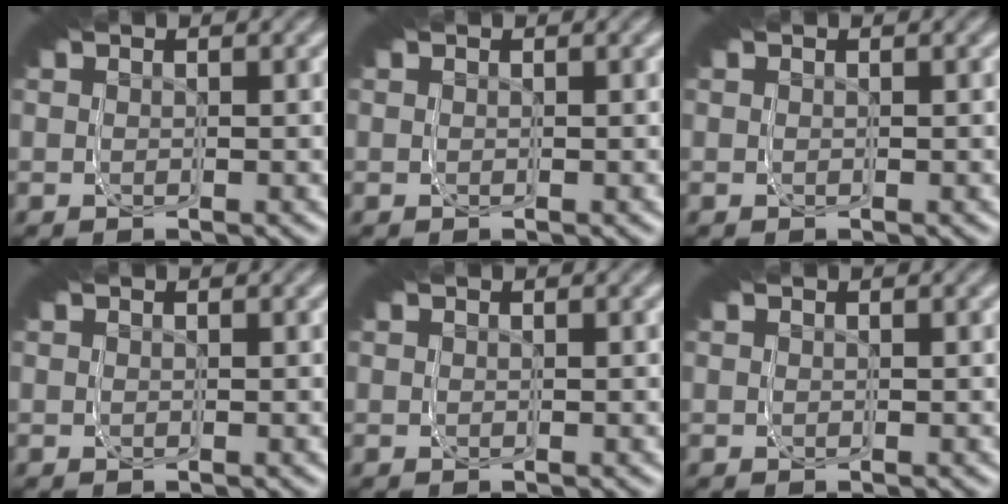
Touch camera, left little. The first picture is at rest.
{"total": 0.0}
{"total": 0.0}
{"total": 0.0}
{"total": 0.0}
{"total": 0.0}